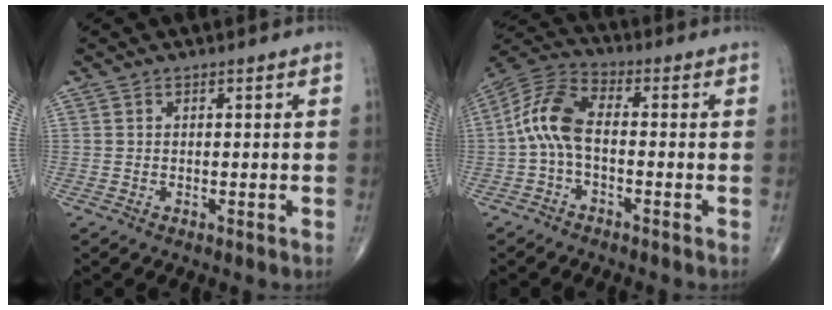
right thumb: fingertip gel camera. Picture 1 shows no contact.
{"total": 9.1, "force": [-1.1, 4.5, 7.9], "torque": [-0.166, 0.031, -0.034]}